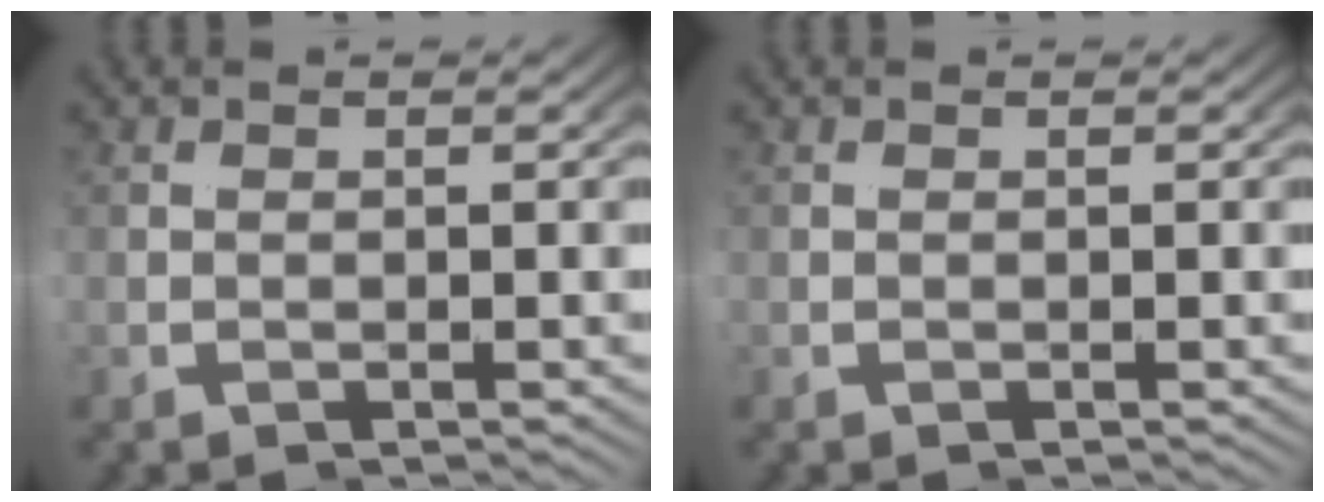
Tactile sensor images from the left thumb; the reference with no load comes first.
{"total": 0.0}